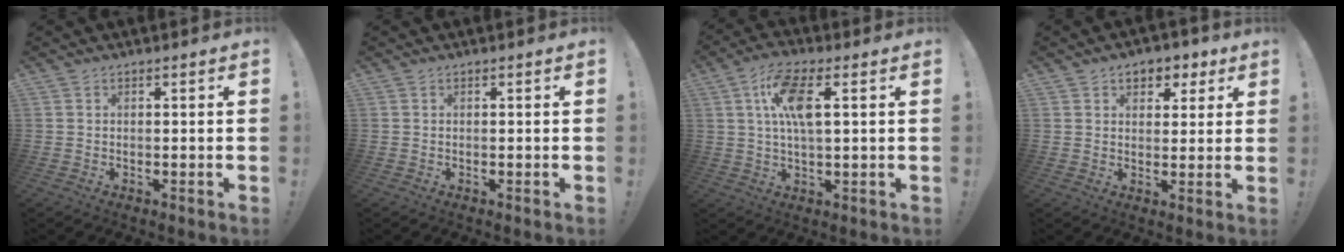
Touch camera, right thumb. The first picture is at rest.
{"total": 0.0}
{"total": 11.4, "force": [3.1, 4.3, 10.0], "torque": [-0.181, 0.002, 0.054]}
{"total": 5.6, "force": [2.9, 4.3, 2.2], "torque": [-0.020, -0.015, 0.051]}